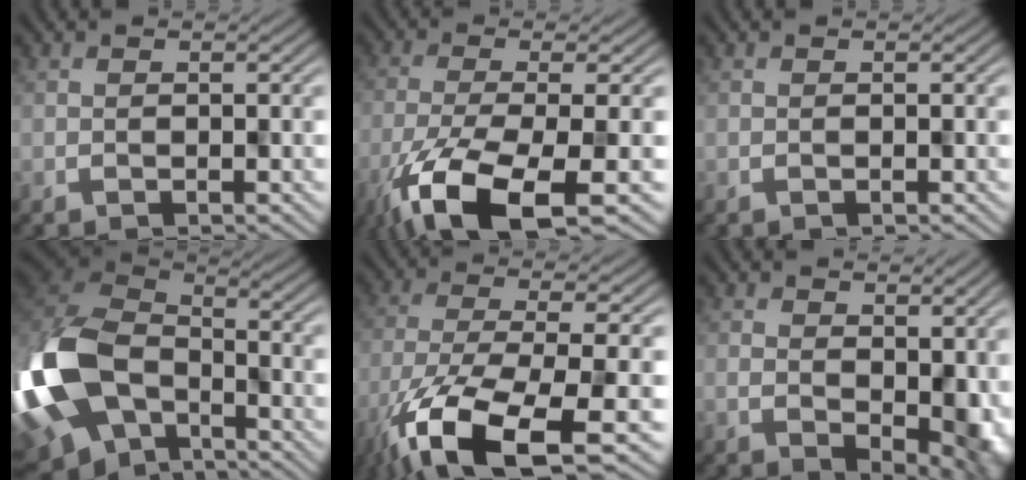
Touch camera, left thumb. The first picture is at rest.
{"total": 12.1, "force": [-6.3, 3.7, 9.7], "torque": [-0.203, -0.030, -0.113]}
{"total": 0.0}
{"total": 18.3, "force": [-5.4, 12.0, 12.7], "torque": [-0.337, -0.035, -0.075]}
{"total": 14.6, "force": [-7.1, 5.3, 11.6], "torque": [-0.267, -0.047, -0.113]}
{"total": 7.5, "force": [-0.8, 4.3, 6.1], "torque": [-0.073, -0.026, 0.011]}